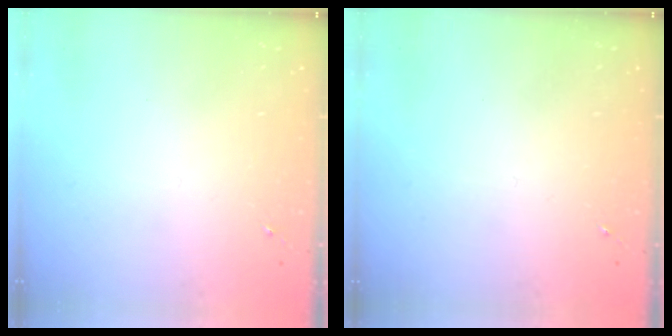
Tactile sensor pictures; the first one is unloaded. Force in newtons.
{"total": 0.0}